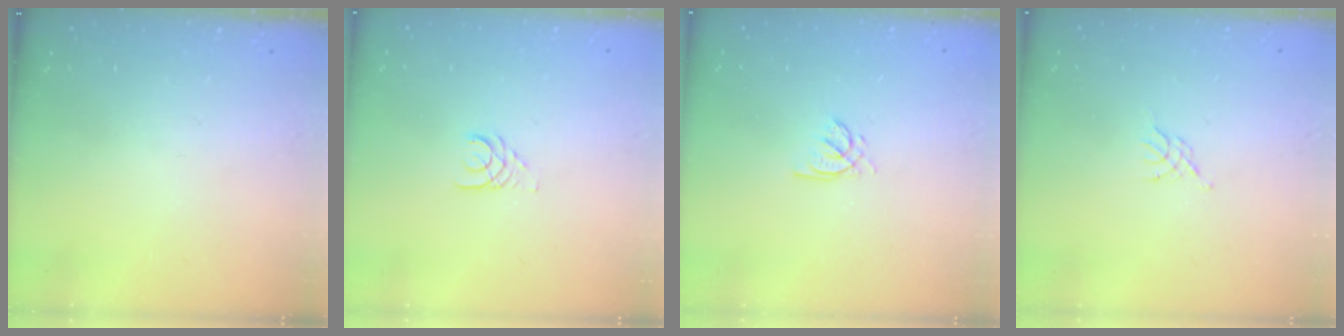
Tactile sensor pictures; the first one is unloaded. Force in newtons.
{"total": 2.5, "press": 2.5, "slide": 0.3}
{"total": 1.5, "press": 1.5, "slide": 0.2}
{"total": 2.3, "press": 2.2, "slide": 0.5}